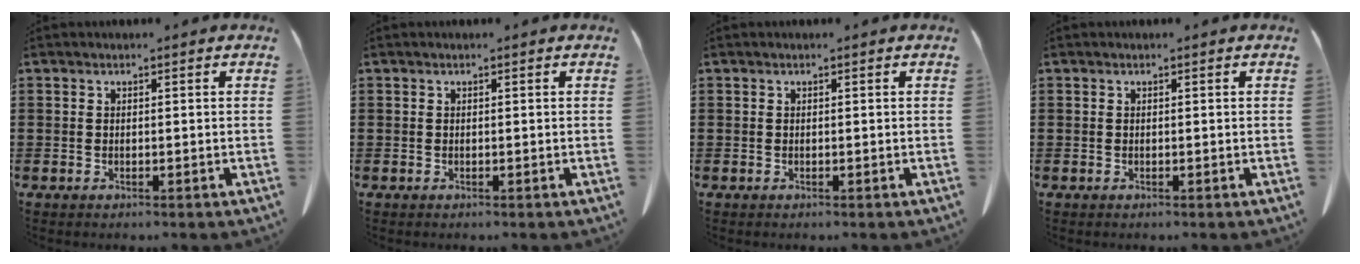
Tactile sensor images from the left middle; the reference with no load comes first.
{"total": 0.0}
{"total": 0.0}
{"total": 0.0}